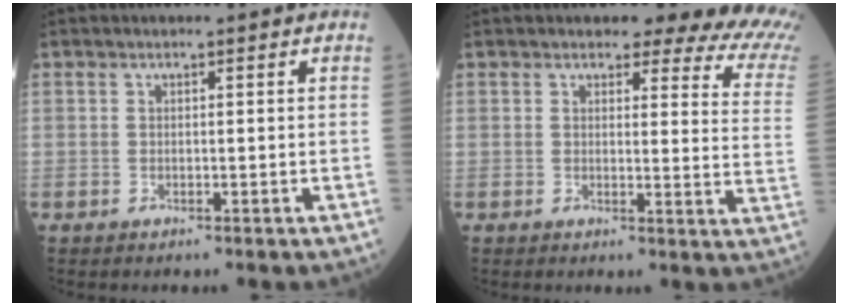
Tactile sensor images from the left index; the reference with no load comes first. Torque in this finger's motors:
{"motor_torque": [0.74, -0.80, 0.18, 0.04]}